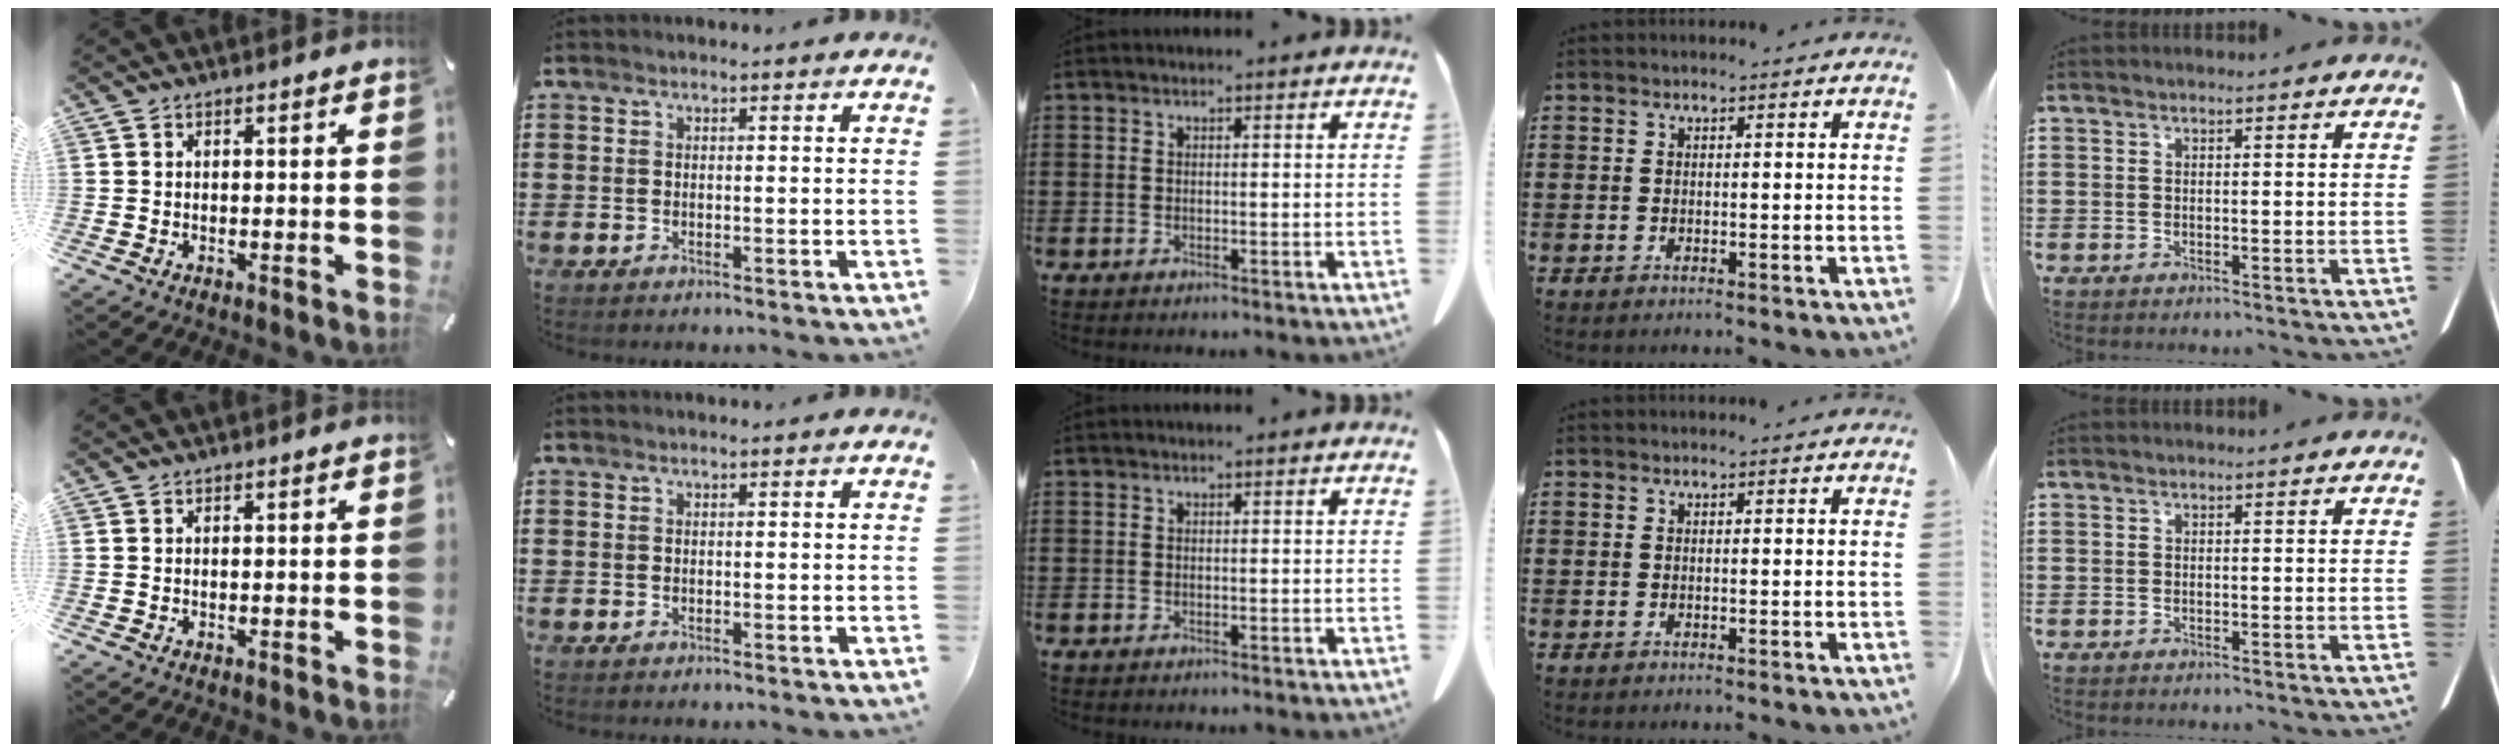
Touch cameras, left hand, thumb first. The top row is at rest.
{}